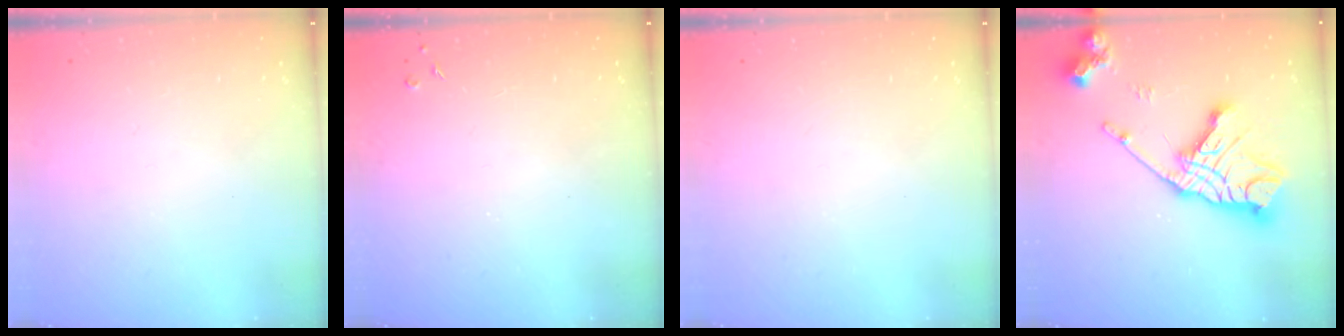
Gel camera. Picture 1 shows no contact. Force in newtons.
{"total": 2.8, "press": 2.7, "slide": 0.5}
{"total": 0.0}
{"total": 21.4, "press": 21.3, "slide": 2.1}